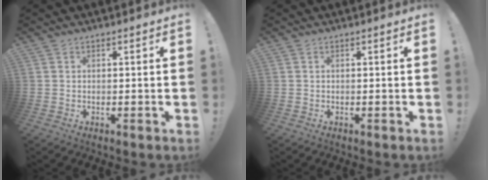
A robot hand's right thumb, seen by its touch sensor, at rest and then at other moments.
{"total": 0.0}